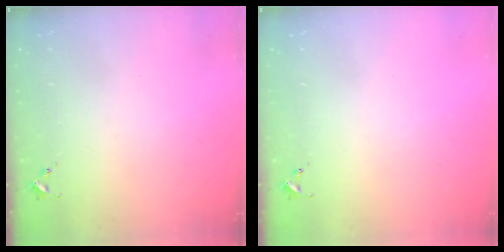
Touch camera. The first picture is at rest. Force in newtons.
{"total": 0.0}